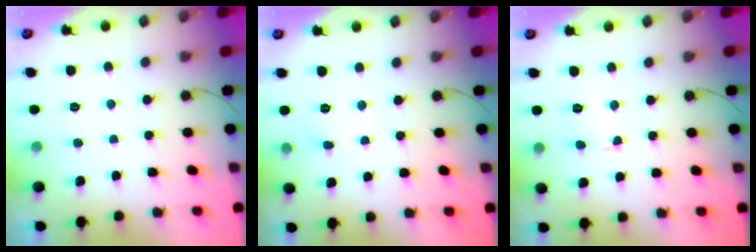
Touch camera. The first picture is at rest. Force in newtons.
{"total": 3.3, "press": 3.3, "slide": 0.4}
{"total": 4.7, "press": 4.7, "slide": 0.5}